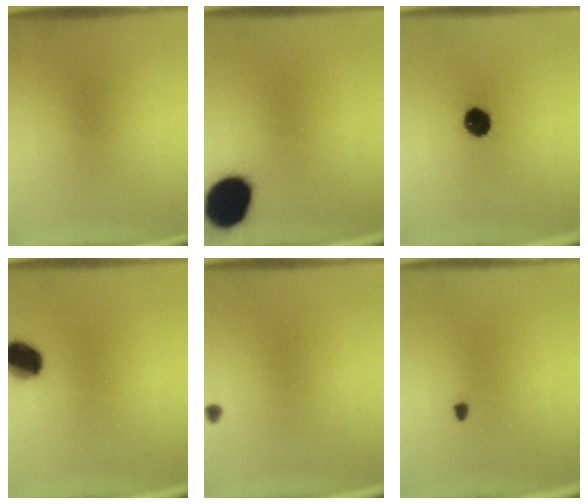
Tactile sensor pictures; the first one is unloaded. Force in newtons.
{"total": 13.0}
{"total": 7.3}
{"total": 8.1}
{"total": 0.7}
{"total": 0.8}